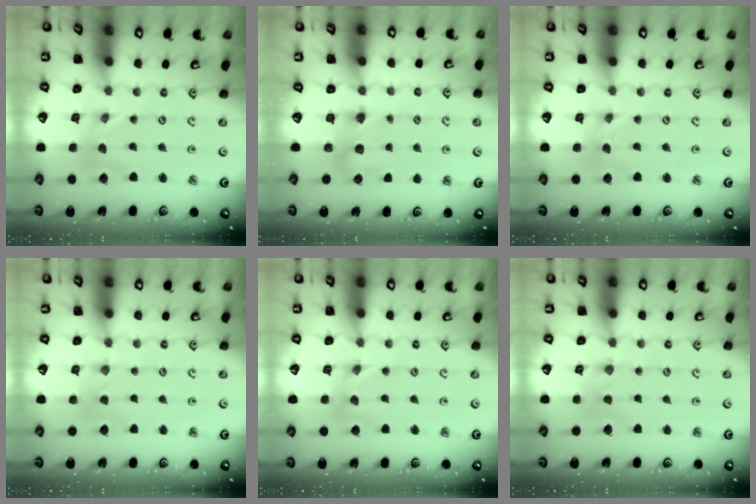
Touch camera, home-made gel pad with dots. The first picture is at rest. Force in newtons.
{"total": 5.3, "press": 5.2, "slide": 0.3}
{"total": 0.0}
{"total": 2.8, "press": 2.7, "slide": 0.5}
{"total": 0.0}
{"total": 0.0}